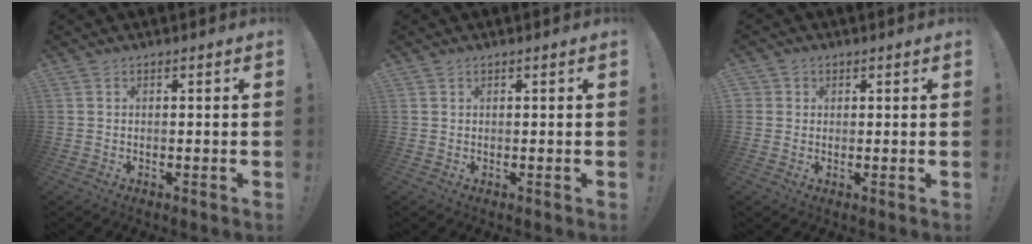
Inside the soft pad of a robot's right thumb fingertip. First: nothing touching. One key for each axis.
{"total": 0.0}
{"total": 2.0, "fx": 0.4, "fy": 1.9, "fz": 0.3, "tx": -0.004, "ty": 0.002, "tz": 0.006}